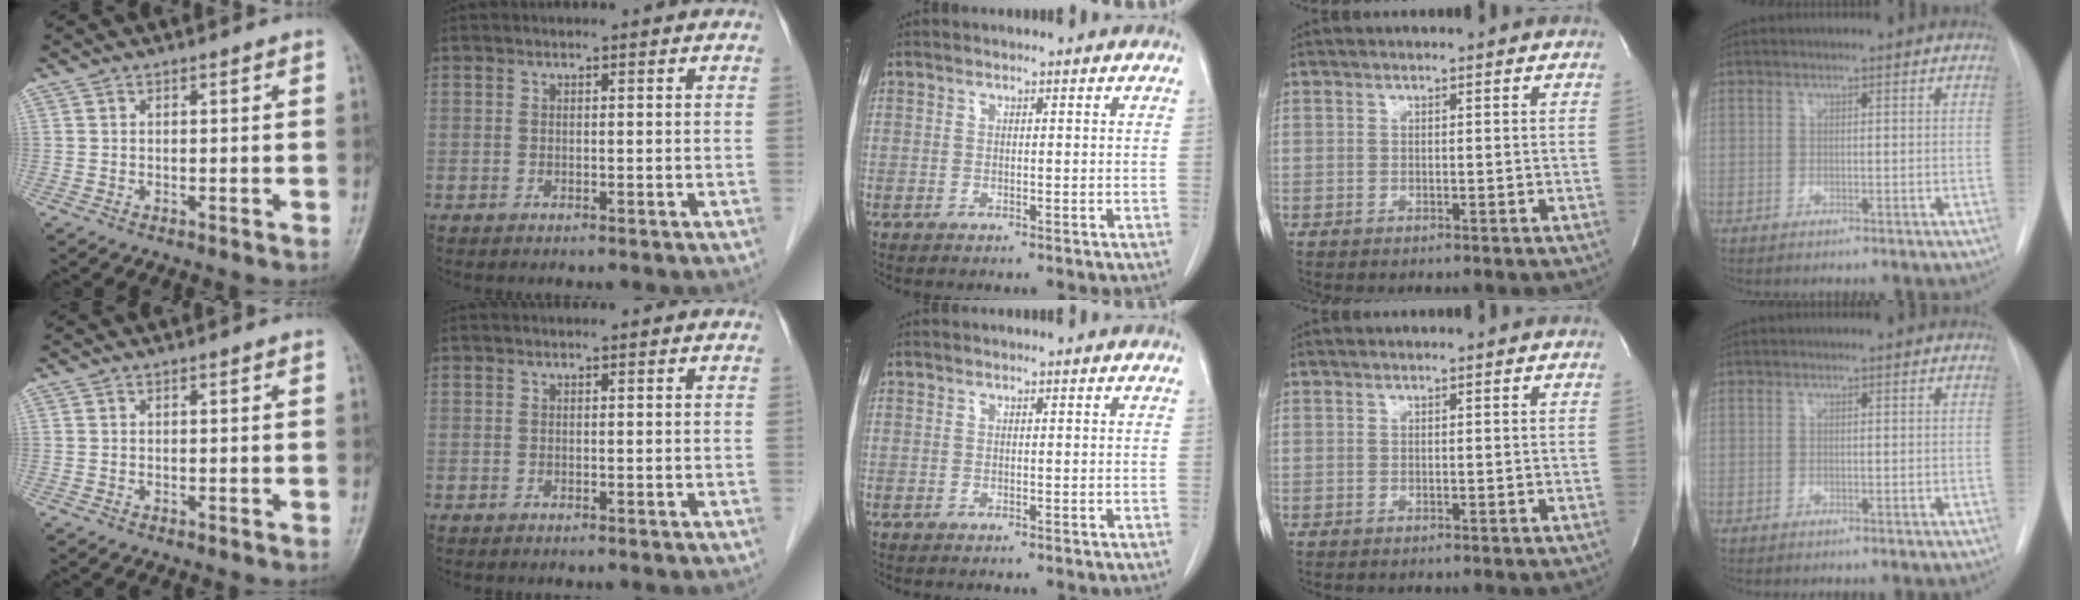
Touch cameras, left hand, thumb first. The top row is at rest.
{}